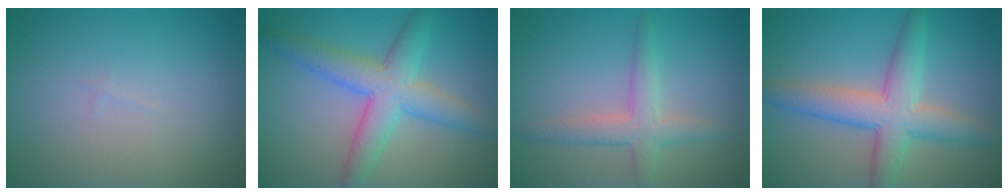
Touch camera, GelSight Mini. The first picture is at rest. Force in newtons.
{"total": 5.7, "press": 5.7, "slide": 0.1}
{"total": 3.1, "press": 3.1, "slide": 0.1}
{"total": 5.9, "press": 5.9, "slide": 0.1}